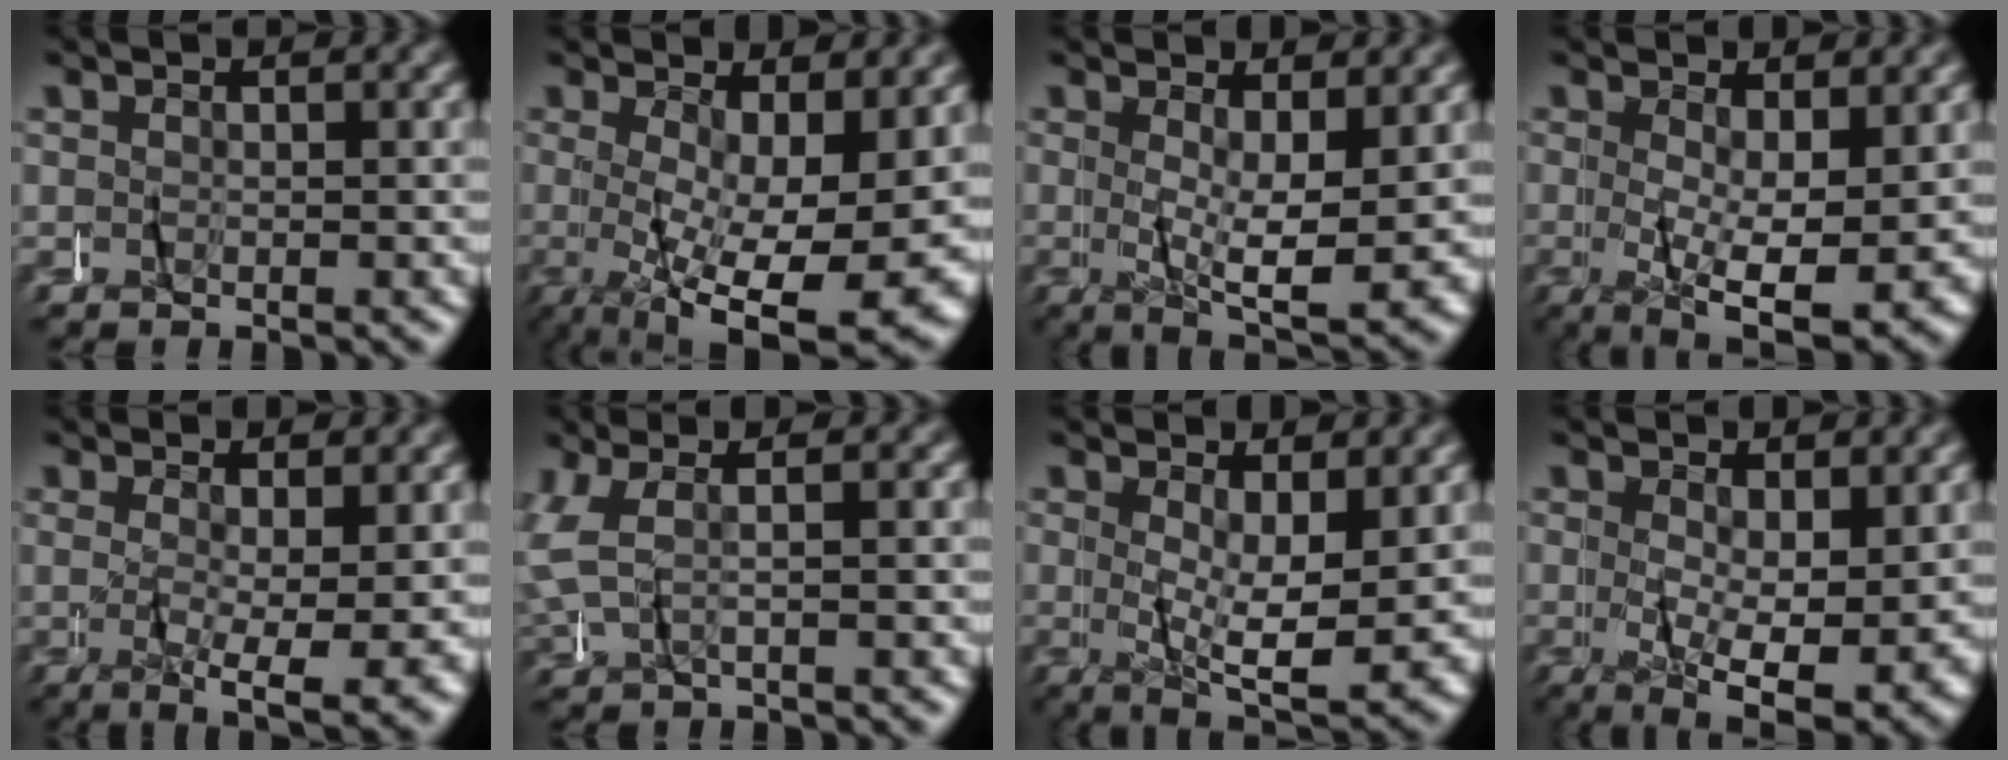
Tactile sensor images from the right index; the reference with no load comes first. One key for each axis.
{"total": 10.2, "fx": -2.3, "fy": 3.5, "fz": 9.4, "tx": -0.142, "ty": -0.039, "tz": -0.015}
{"total": 6.6, "fx": 0.0, "fy": 1.8, "fz": 6.3, "tx": -0.088, "ty": -0.015, "tz": 0.003}
{"total": 8.0, "fx": -1.3, "fy": 3.1, "fz": 7.2, "tx": -0.104, "ty": -0.028, "tz": -0.013}
{"total": 4.9, "fx": -0.9, "fy": 0.2, "fz": 4.8, "tx": -0.067, "ty": -0.014, "tz": -0.011}
{"total": 2.7, "fx": 0.1, "fy": 1.5, "fz": 2.3, "tx": -0.077, "ty": 0.004, "tz": 0.005}
{"total": 7.3, "fx": -0.1, "fy": 2.4, "fz": 6.9, "tx": -0.099, "ty": -0.021, "tz": 0.005}
{"total": 7.1, "fx": -1.0, "fy": 2.5, "fz": 6.5, "tx": -0.092, "ty": -0.027, "tz": -0.010}